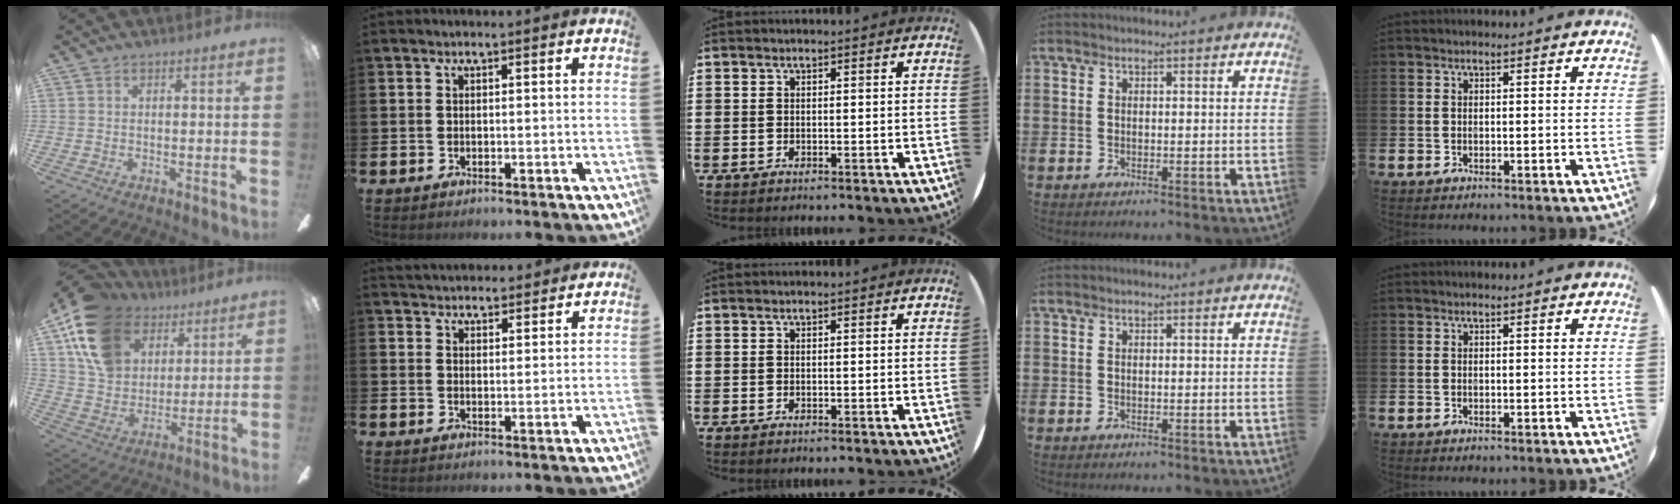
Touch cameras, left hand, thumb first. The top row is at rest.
{"thumb": {"total": 17.3, "force": [9.3, 12.1, 8.1], "torque": [-0.163, -0.032, 0.183]}, "index": {"total": 3.8, "force": [3.7, 0.7, -0.2], "torque": [0.006, -0.020, 0.066]}}